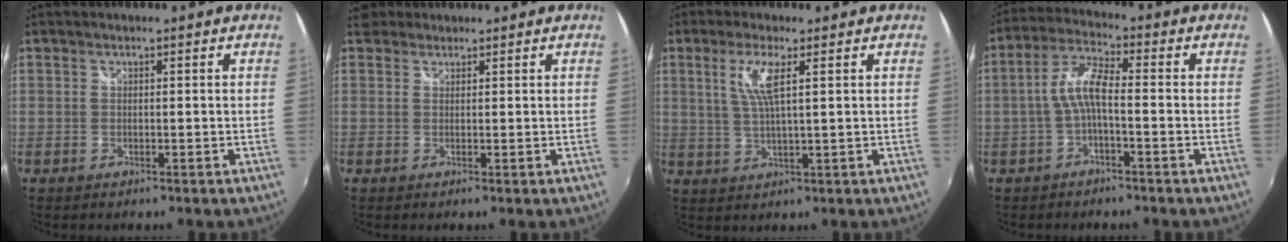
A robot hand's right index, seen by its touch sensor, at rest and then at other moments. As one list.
[{"total": 1.9, "force": [1.1, 1.5, 0.2], "torque": [0.000, 0.009, 0.015]}, {"total": 5.6, "force": [2.0, 0.5, 5.2], "torque": [-0.107, -0.004, 0.043]}, {"total": 6.3, "force": [-1.5, 1.6, 5.9], "torque": [-0.129, 0.016, -0.032]}]